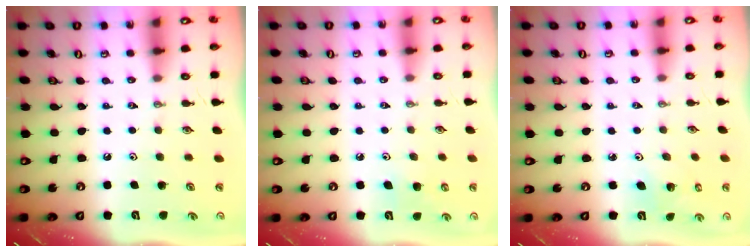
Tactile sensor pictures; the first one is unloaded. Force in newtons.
{"total": 5.6, "press": 5.4, "slide": 1.4}
{"total": 3.2, "press": 3.2, "slide": 0.3}